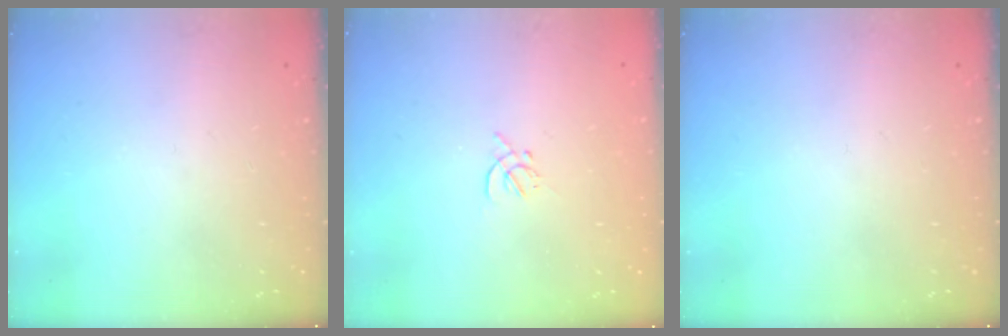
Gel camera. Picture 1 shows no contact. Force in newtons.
{"total": 1.4, "press": 1.3, "slide": 0.5}
{"total": 0.0}